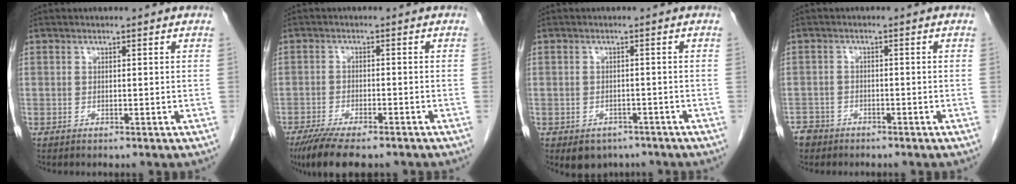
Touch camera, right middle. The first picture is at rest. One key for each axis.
{"total": 10.1, "fx": -8.0, "fy": 2.4, "fz": 5.7, "tx": -0.087, "ty": -0.015, "tz": -0.125}
{"total": 4.4, "fx": -3.2, "fy": 2.9, "fz": 1.0, "tx": -0.007, "ty": 0.005, "tz": -0.039}
{"total": 3.4, "fx": -2.7, "fy": 2.0, "fz": -0.1, "tx": -0.003, "ty": 0.005, "tz": -0.052}